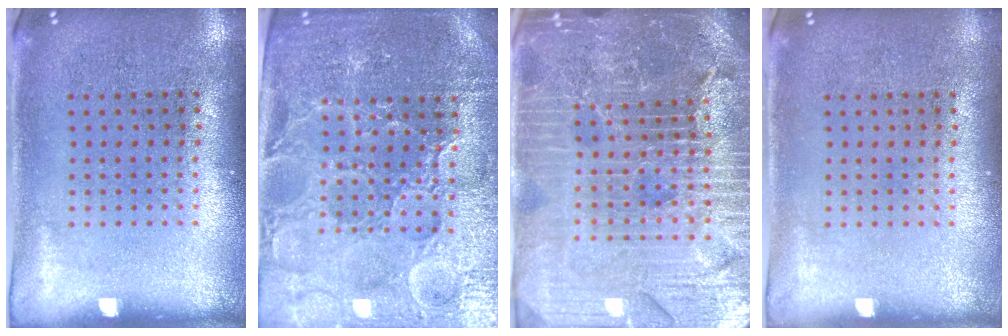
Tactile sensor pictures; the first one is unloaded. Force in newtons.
{"total": 4.6, "press": 4.3, "slide": 1.6}
{"total": 5.8, "press": 5.2, "slide": 2.6}
{"total": 0.0}